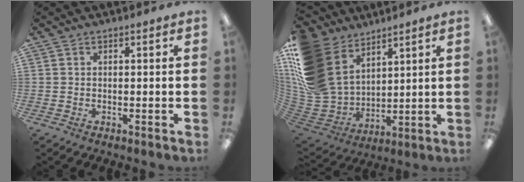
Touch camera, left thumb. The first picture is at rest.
{"total": 22.3, "force": [9.6, 16.1, 12.0], "torque": [-0.276, -0.057, 0.184]}